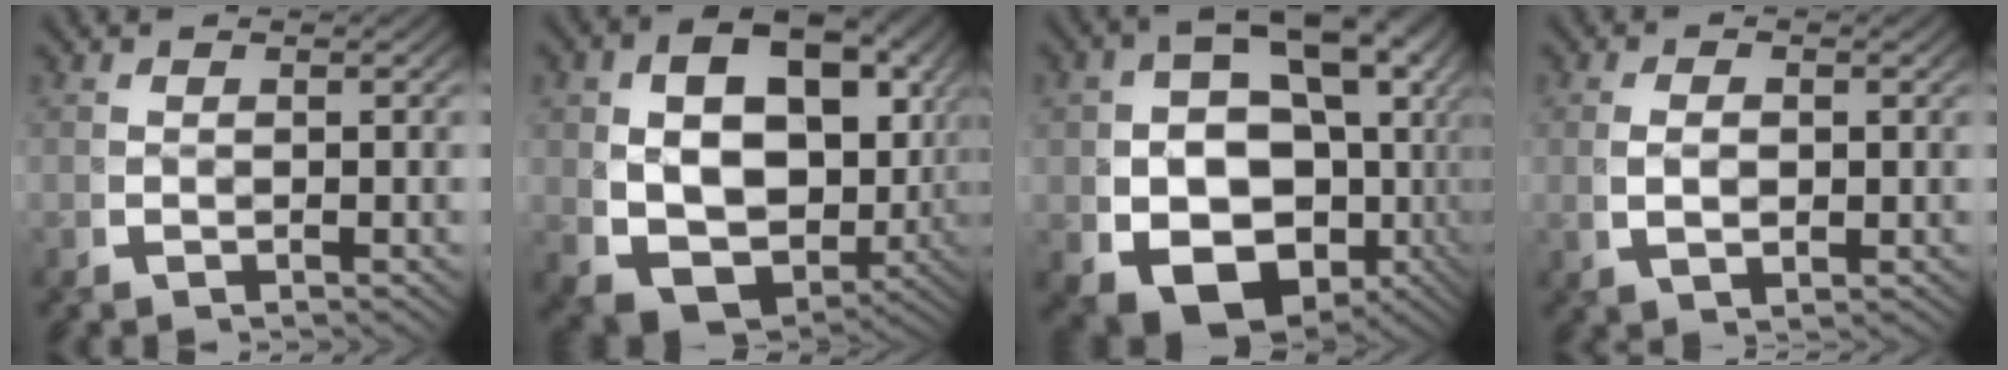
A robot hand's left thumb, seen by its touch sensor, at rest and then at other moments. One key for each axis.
{"total": 14.9, "fx": 0.0, "fy": 10.7, "fz": 10.3, "tx": -0.181, "ty": -0.048, "tz": 0.017}
{"total": 14.6, "fx": -1.9, "fy": 10.0, "fz": 10.4, "tx": -0.199, "ty": -0.070, "tz": 0.004}
{"total": 1.7, "fx": 0.4, "fy": 1.0, "fz": 1.2, "tx": -0.030, "ty": -0.008, "tz": 0.014}